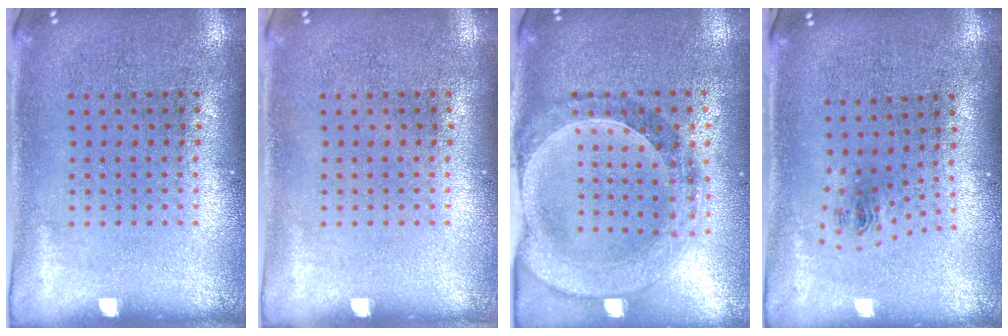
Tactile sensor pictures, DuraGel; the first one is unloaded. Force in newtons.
{"total": 0.0}
{"total": 1.5, "press": 1.5, "slide": 0.4}
{"total": 1.0, "press": 0.4, "slide": 0.9}